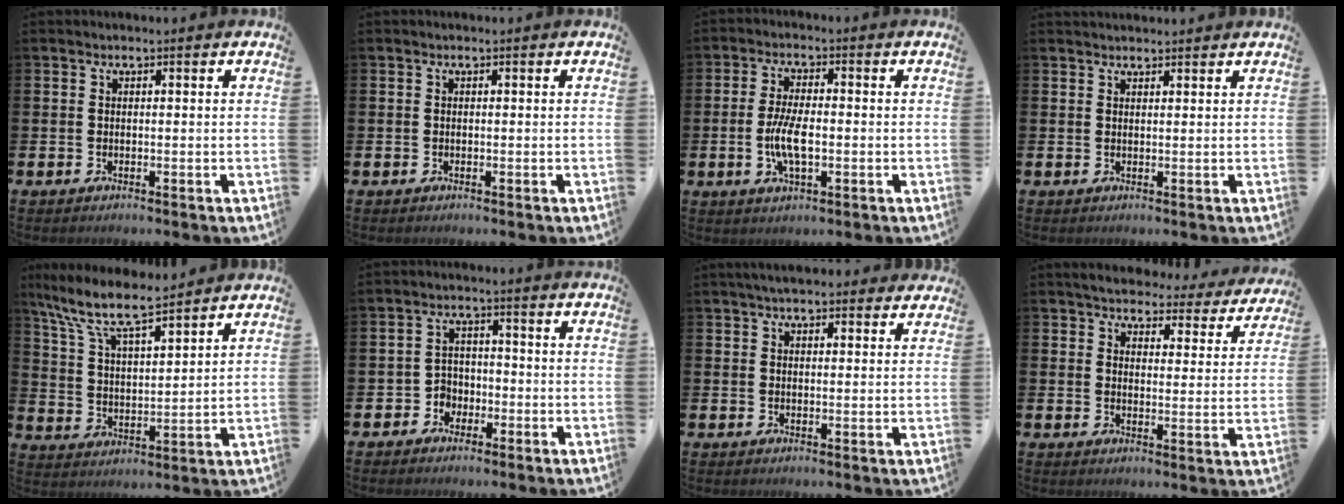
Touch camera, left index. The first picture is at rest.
{"total": 0.0}
{"total": 5.5, "force": [-0.9, 2.1, 5.0], "torque": [-0.098, 0.000, -0.021]}
{"total": 1.4, "force": [1.4, 0.2, 0.1], "torque": [0.005, -0.003, 0.023]}
{"total": 9.3, "force": [8.2, 1.7, 4.1], "torque": [-0.115, -0.044, 0.145]}
{"total": 3.2, "force": [-1.9, 2.5, 0.5], "torque": [-0.024, 0.006, -0.044]}
{"total": 3.4, "force": [3.1, 0.9, 1.2], "torque": [-0.028, -0.004, 0.057]}
{"total": 4.3, "force": [3.9, 1.4, 0.9], "torque": [-0.037, -0.025, 0.066]}